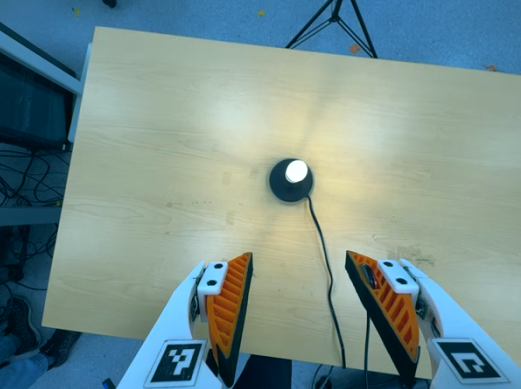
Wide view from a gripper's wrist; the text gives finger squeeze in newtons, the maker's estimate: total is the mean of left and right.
{"total": 0.0}